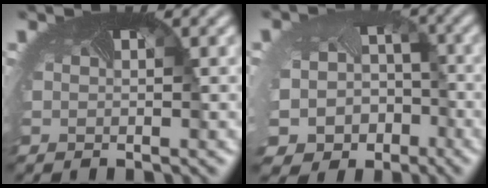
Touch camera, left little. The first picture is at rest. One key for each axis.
{"total": 11.0, "fx": -5.5, "fy": 9.2, "fz": 2.6, "tx": -0.086, "ty": -0.058, "tz": -0.086}